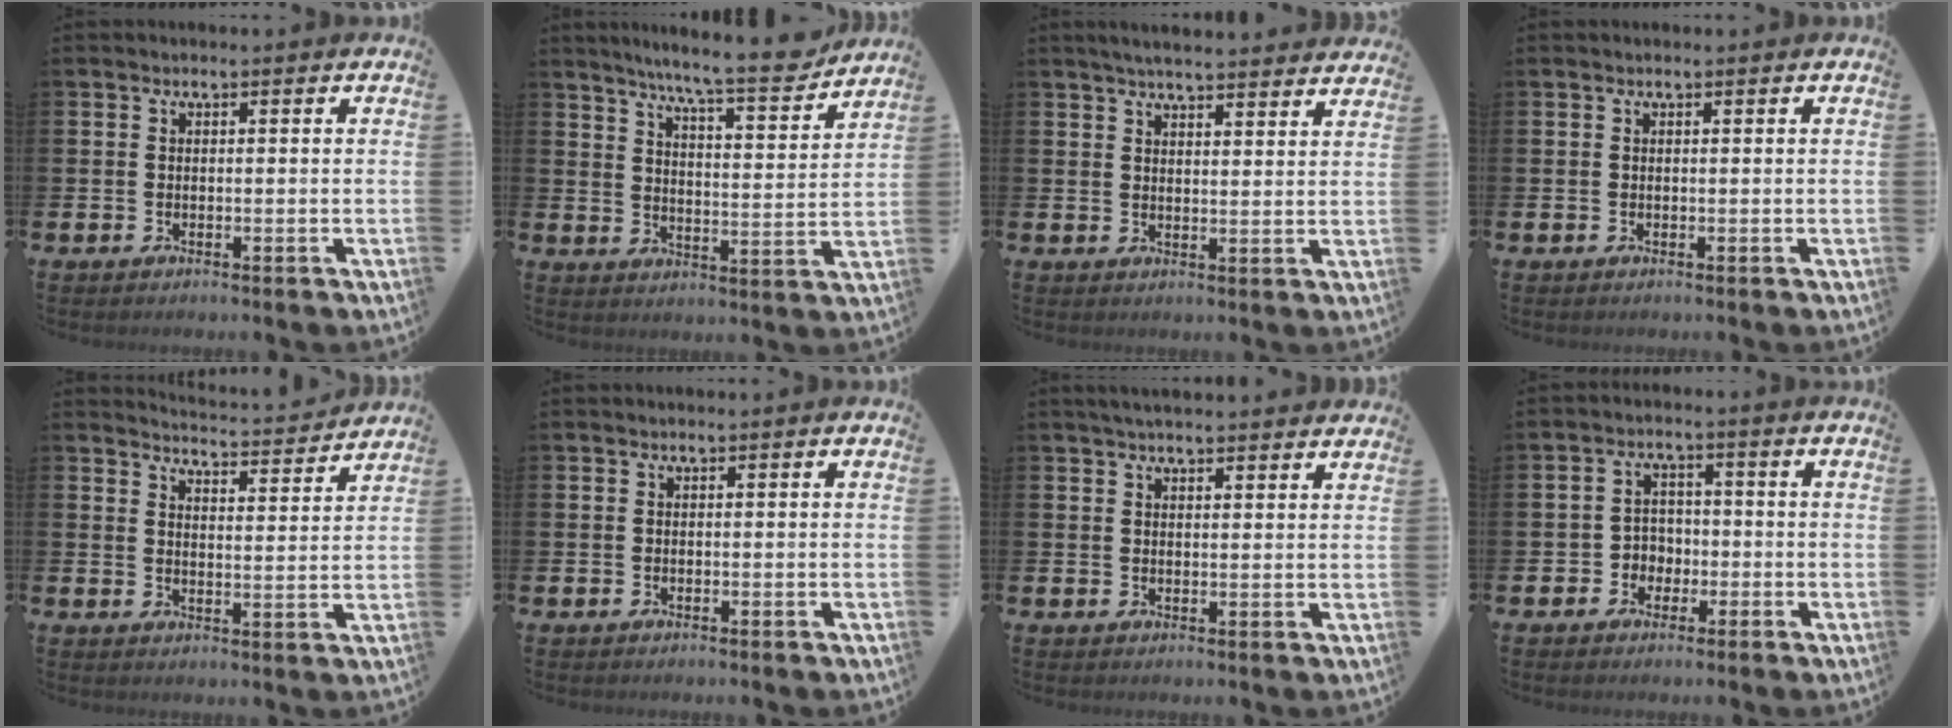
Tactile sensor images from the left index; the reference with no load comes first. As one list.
[{"total": 8.7, "force": [8.0, 0.2, 3.5], "torque": [-0.075, -0.053, 0.134]}, {"total": 4.4, "force": [4.3, 0.0, 0.9], "torque": [-0.024, -0.023, 0.077]}, {"total": 0.0}, {"total": 4.4, "force": [4.4, -0.1, 0.0], "torque": [0.000, -0.045, 0.070]}, {"total": 0.0}, {"total": 3.2, "force": [3.1, 0.1, 0.8], "torque": [-0.018, -0.009, 0.056]}, {"total": 3.0, "force": [-1.3, 2.6, 0.6], "torque": [-0.016, 0.003, -0.033]}]